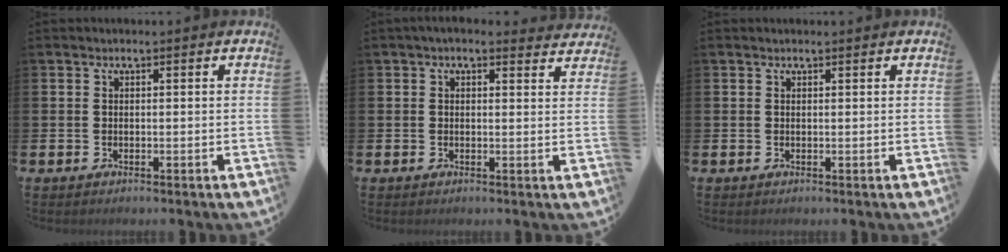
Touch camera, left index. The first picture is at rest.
{"total": 2.0, "force": [1.9, 0.5, 0.5], "torque": [-0.010, -0.004, 0.033]}
{"total": 0.0}